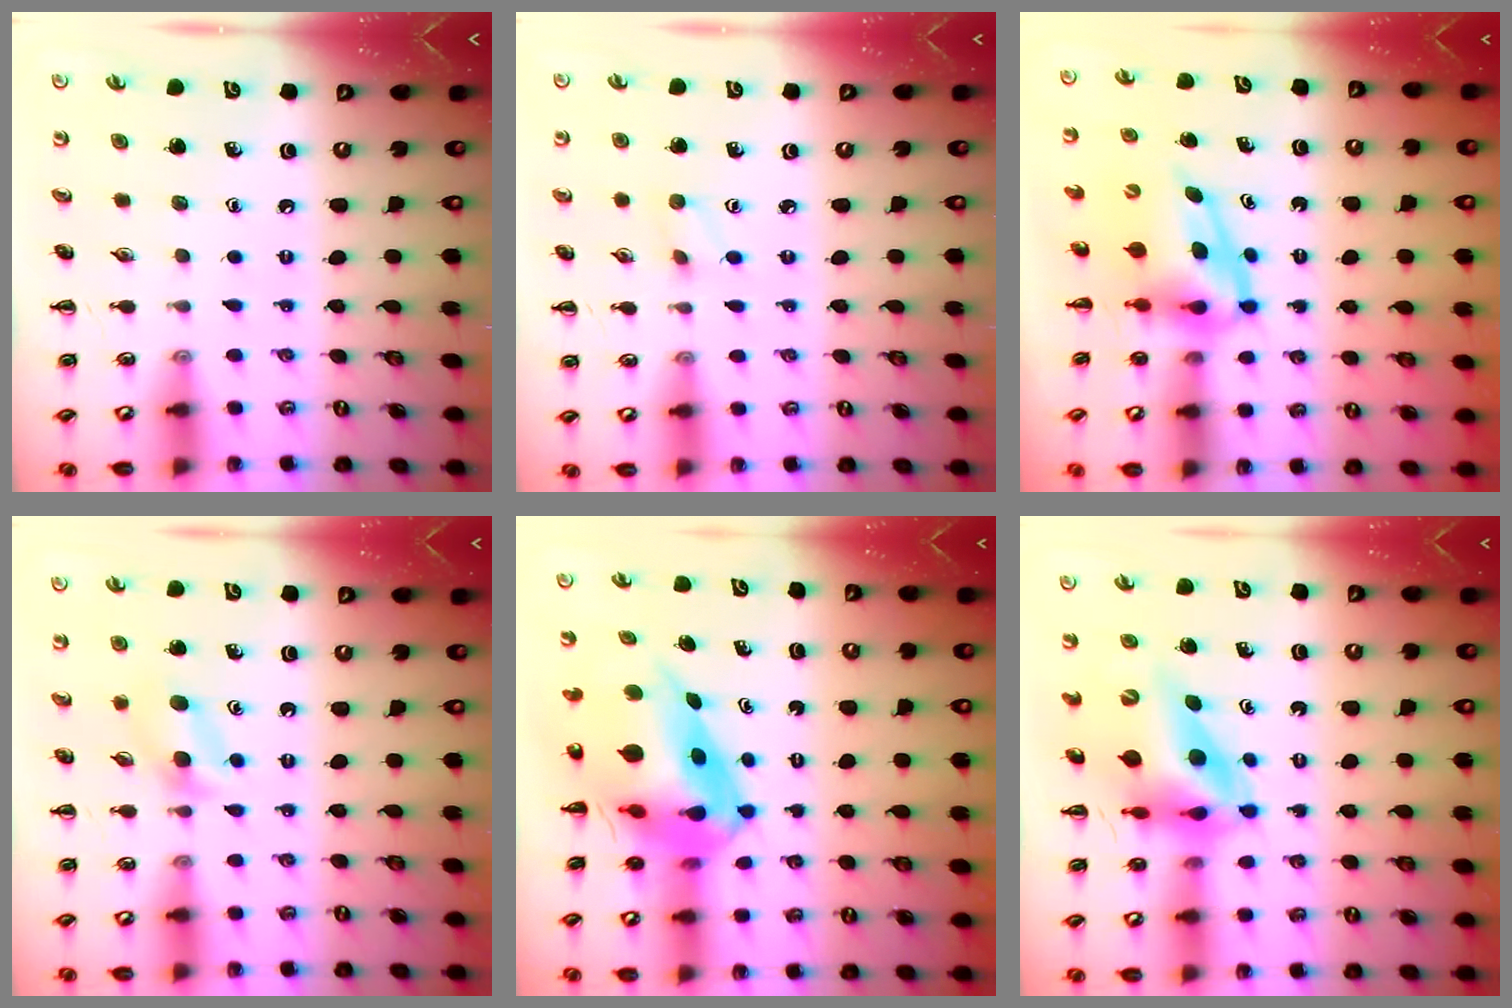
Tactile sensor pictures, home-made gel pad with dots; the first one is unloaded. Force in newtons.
{"total": 2.8, "press": 2.7, "slide": 0.9}
{"total": 5.7, "press": 5.7, "slide": 0.9}
{"total": 3.2, "press": 3.0, "slide": 1.3}
{"total": 11.2, "press": 10.7, "slide": 3.1}
{"total": 10.4, "press": 9.9, "slide": 3.1}